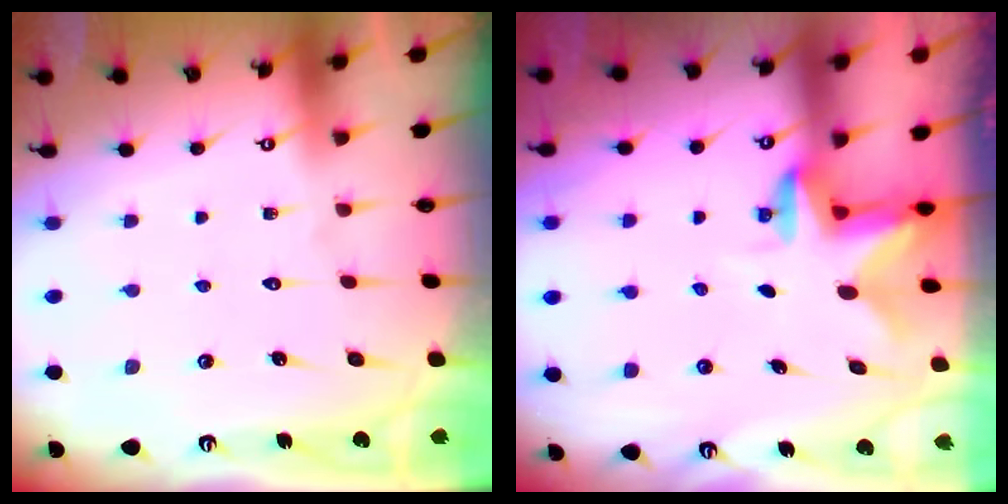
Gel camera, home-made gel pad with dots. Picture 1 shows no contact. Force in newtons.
{"total": 2.4, "press": 2.3, "slide": 0.4}